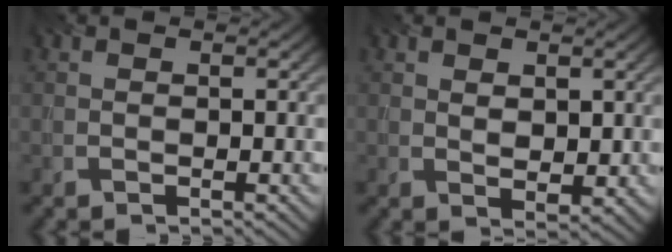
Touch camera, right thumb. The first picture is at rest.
{"total": 2.2, "force": [1.0, 1.3, 1.3], "torque": [-0.030, -0.009, 0.023]}